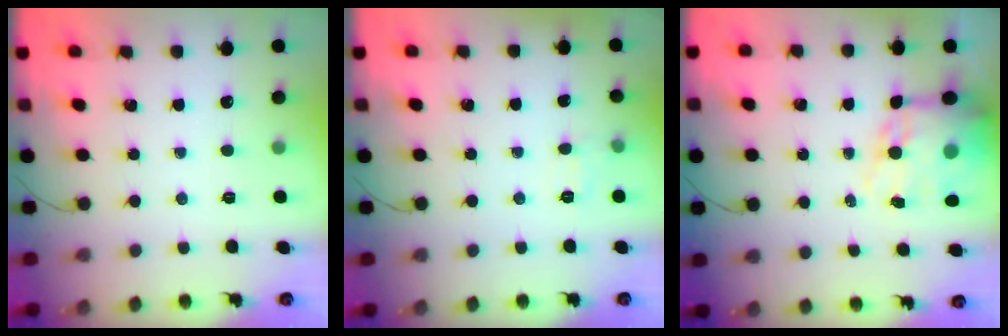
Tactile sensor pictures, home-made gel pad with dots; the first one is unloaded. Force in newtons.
{"total": 6.2, "press": 6.0, "slide": 1.5}
{"total": 14.9, "press": 14.4, "slide": 3.7}